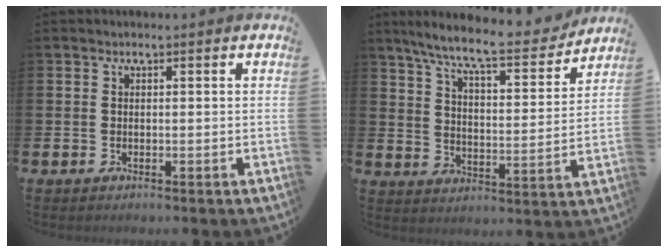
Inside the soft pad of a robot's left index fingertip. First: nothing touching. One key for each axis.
{"total": 9.3, "fx": 8.3, "fy": 1.0, "fz": 4.0, "tx": -0.105, "ty": -0.050, "tz": 0.140}